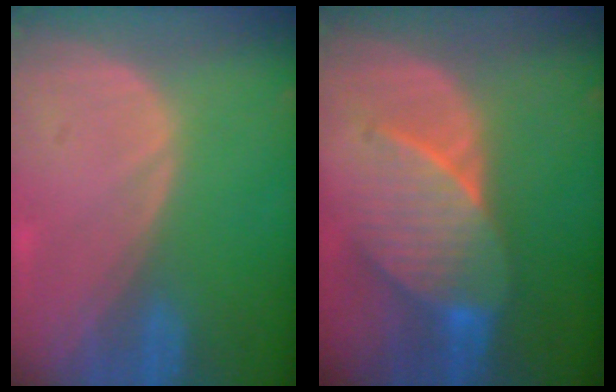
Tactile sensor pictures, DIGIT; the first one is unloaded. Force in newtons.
{"total": 7.6, "press": 7.6, "slide": 0.1}